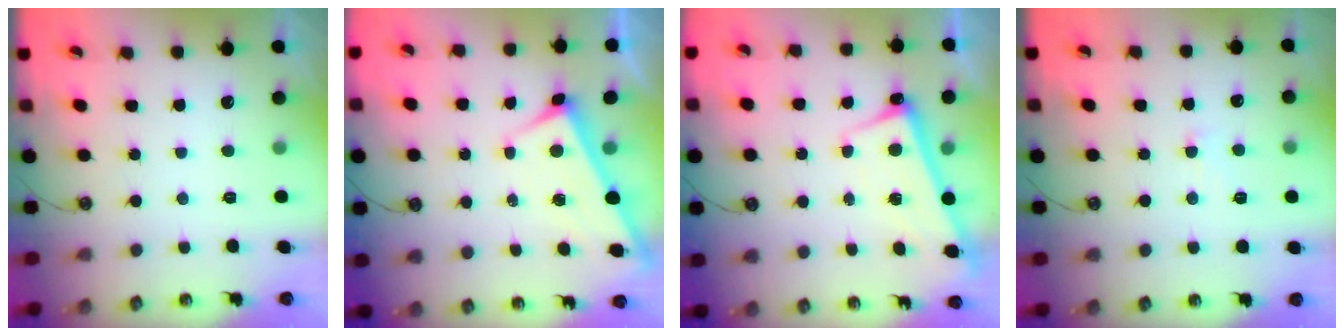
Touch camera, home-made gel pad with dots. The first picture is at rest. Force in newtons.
{"total": 3.3, "press": 3.3, "slide": 0.0}
{"total": 2.7, "press": 2.6, "slide": 0.4}
{"total": 0.9, "press": 0.6, "slide": 0.7}